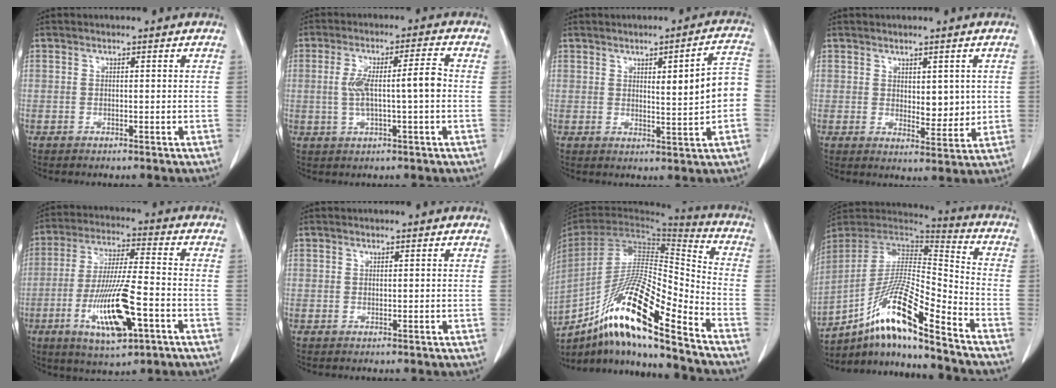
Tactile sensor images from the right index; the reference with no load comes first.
{"total": 7.5, "force": [-0.3, 0.9, 7.5], "torque": [-0.142, 0.020, -0.003]}
{"total": 7.9, "force": [0.1, 1.1, 7.9], "torque": [-0.098, 0.016, 0.004]}
{"total": 4.5, "force": [0.8, 2.3, 3.8], "torque": [-0.048, -0.010, 0.018]}
{"total": 13.9, "force": [-5.0, 2.3, 12.7], "torque": [-0.247, -0.014, -0.085]}
{"total": 0.0}
{"total": 20.2, "force": [-13.5, 1.4, 14.9], "torque": [-0.286, -0.017, -0.250]}
{"total": 17.0, "force": [-12.0, 0.6, 12.0], "torque": [-0.231, 0.006, -0.220]}